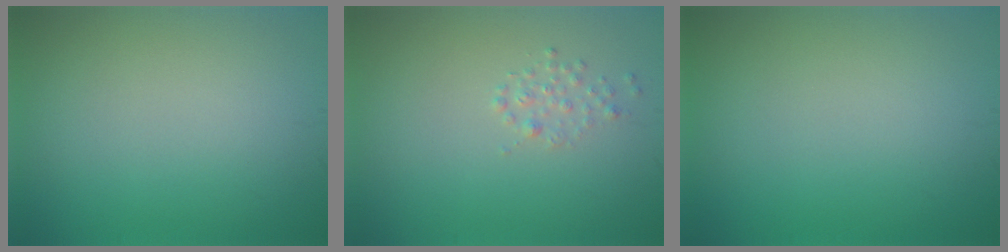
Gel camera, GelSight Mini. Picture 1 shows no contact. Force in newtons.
{"total": 1.0, "press": 1.0, "slide": 0.1}
{"total": 0.0}